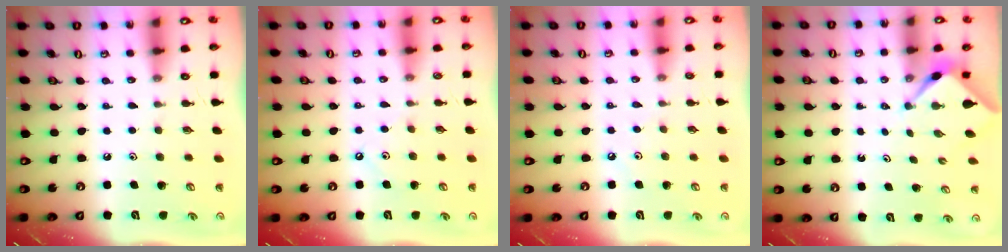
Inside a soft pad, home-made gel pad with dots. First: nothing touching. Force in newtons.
{"total": 3.2, "press": 3.2, "slide": 0.3}
{"total": 3.3, "press": 3.3, "slide": 0.5}
{"total": 2.3, "press": 2.3, "slide": 0.4}